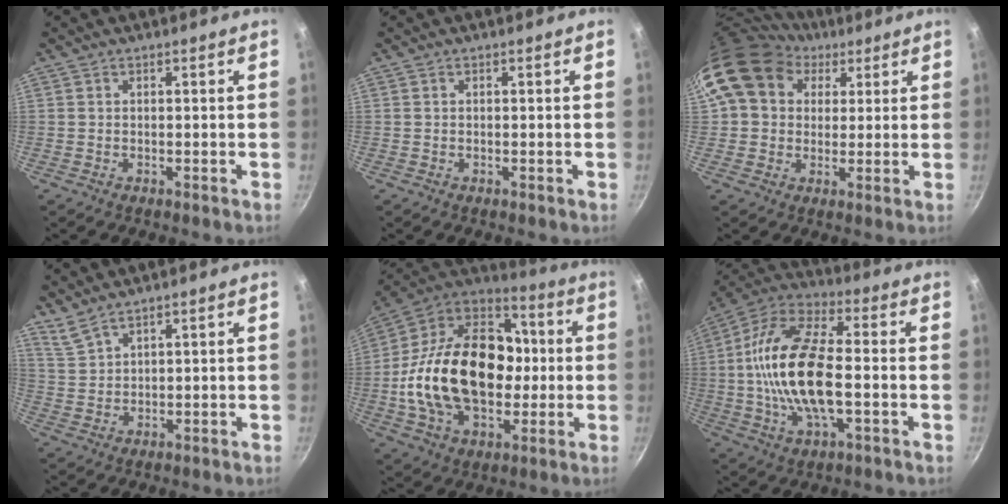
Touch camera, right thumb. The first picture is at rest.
{"total": 0.0}
{"total": 13.7, "force": [5.8, 11.0, 5.8], "torque": [-0.079, 0.006, 0.092]}
{"total": 3.6, "force": [3.3, 0.6, 1.5], "torque": [-0.033, -0.015, 0.076]}
{"total": 29.8, "force": [-1.3, 20.2, 21.9], "torque": [-0.360, 0.044, -0.025]}
{"total": 19.7, "force": [-1.6, 8.8, 17.5], "torque": [-0.327, 0.030, -0.046]}